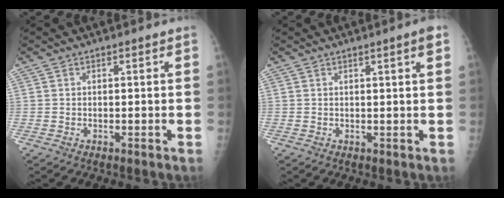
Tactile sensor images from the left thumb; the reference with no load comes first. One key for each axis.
{"total": 2.2, "fx": 1.1, "fy": -0.2, "fz": 1.9, "tx": -0.030, "ty": -0.003, "tz": 0.015}